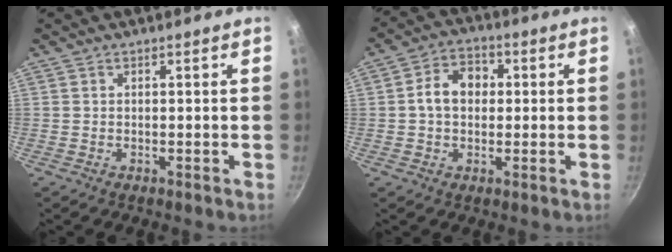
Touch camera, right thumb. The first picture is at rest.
{"total": 7.8, "force": [0.6, 6.0, 5.0], "torque": [-0.059, 0.018, -0.002]}